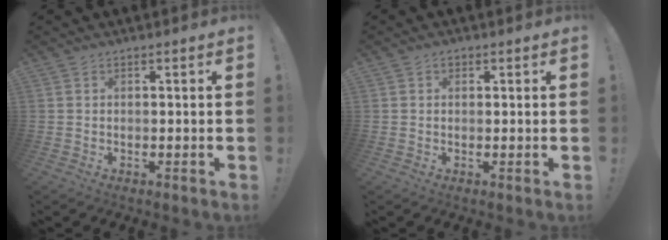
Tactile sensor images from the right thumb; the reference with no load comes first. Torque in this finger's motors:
{"motor_torque": [0.05, 0.28, 0.04, 0.03, -0.03]}